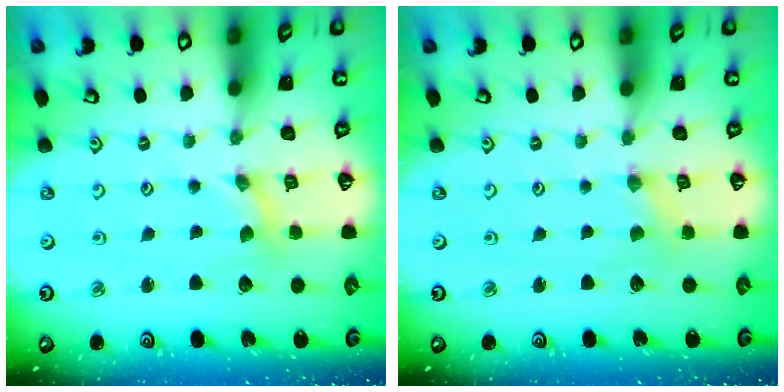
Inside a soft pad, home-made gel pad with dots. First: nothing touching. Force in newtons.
{"total": 0.5, "press": 0.5, "slide": 0.2}